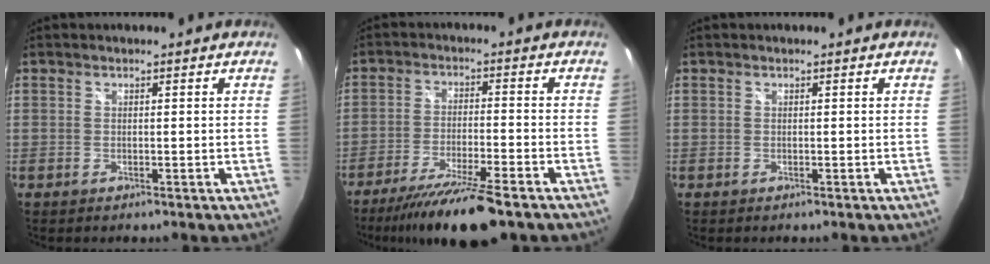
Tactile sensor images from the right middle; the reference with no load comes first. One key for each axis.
{"total": 13.5, "fx": -10.8, "fy": 1.2, "fz": 8.0, "tx": -0.163, "ty": -0.028, "tz": -0.180}
{"total": 0.0}